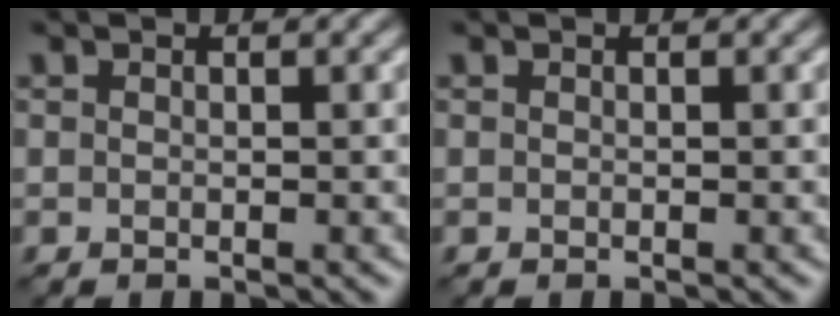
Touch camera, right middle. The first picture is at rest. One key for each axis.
{"total": 0.0}